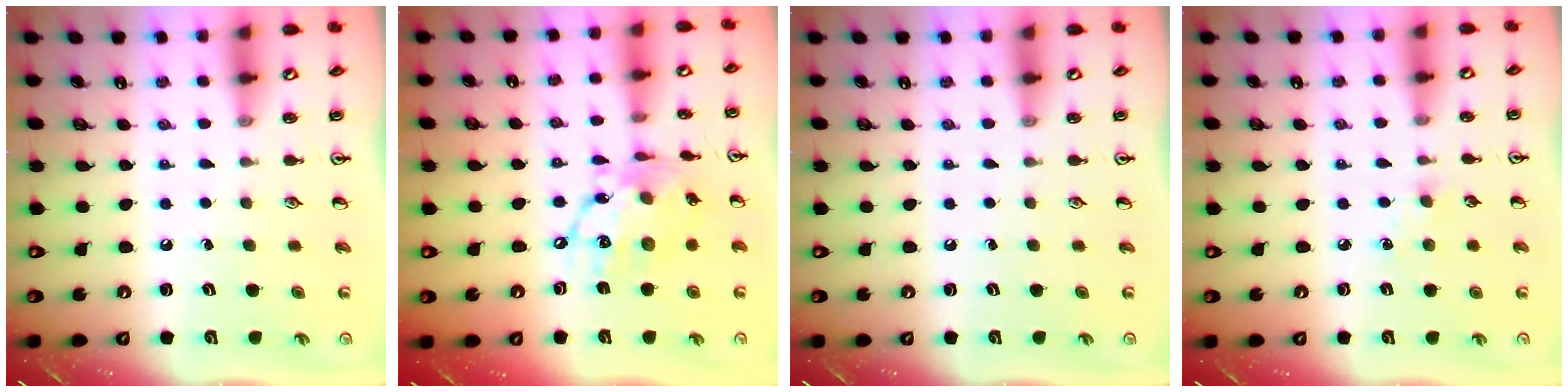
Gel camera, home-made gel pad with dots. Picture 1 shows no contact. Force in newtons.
{"total": 15.2, "press": 15.2, "slide": 1.1}
{"total": 0.0}
{"total": 3.0, "press": 2.9, "slide": 0.4}